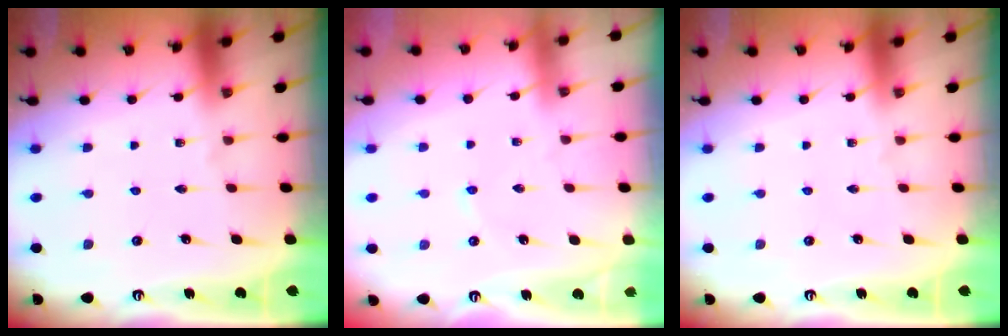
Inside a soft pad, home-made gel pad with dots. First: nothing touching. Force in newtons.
{"total": 1.6, "press": 1.6, "slide": 0.2}
{"total": 0.0}